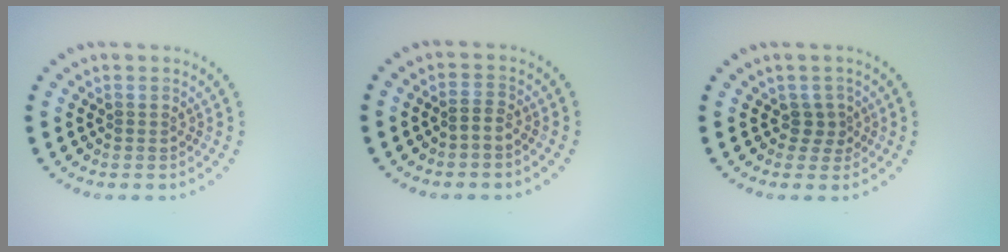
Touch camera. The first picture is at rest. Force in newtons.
{"total": 1.1, "press": 0.9, "slide": 0.7}
{"total": 1.7, "press": 1.2, "slide": 1.2}